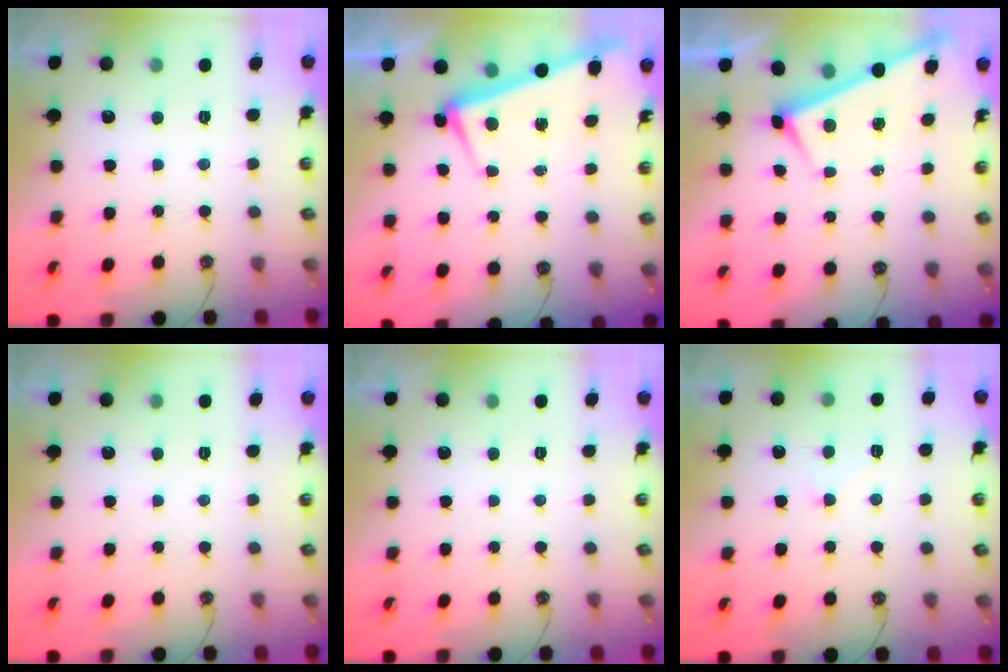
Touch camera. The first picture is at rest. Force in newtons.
{"total": 4.0, "press": 3.9, "slide": 1.0}
{"total": 1.3, "press": 1.3, "slide": 0.3}
{"total": 0.0}
{"total": 0.0}
{"total": 4.1, "press": 4.1, "slide": 0.4}